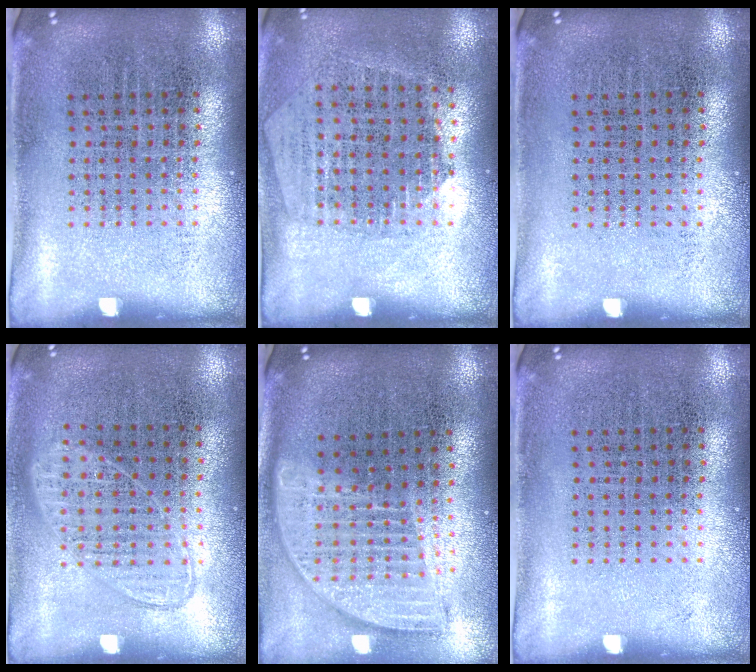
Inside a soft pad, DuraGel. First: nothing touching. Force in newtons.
{"total": 1.2, "press": 1.1, "slide": 0.5}
{"total": 0.0}
{"total": 1.0, "press": 0.9, "slide": 0.4}
{"total": 1.8, "press": 1.5, "slide": 1.0}
{"total": 0.0}